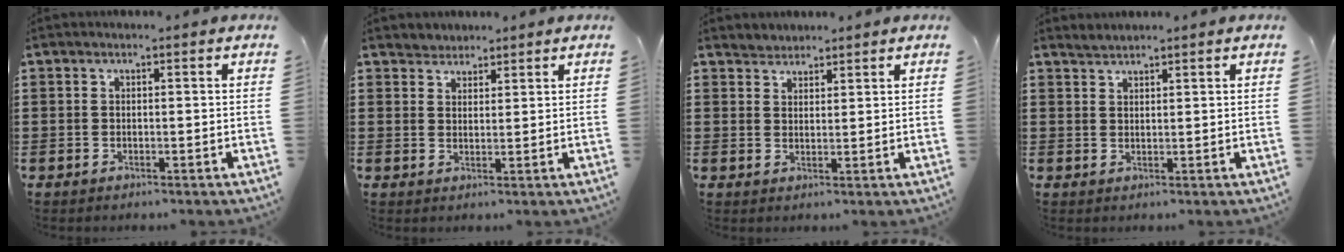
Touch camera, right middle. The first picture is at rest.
{"total": 2.2, "force": [1.9, 1.0, -0.5], "torque": [0.002, 0.008, 0.038]}
{"total": 1.9, "force": [1.7, 0.6, -0.5], "torque": [0.005, 0.006, 0.036]}
{"total": 1.4, "force": [1.4, 0.1, -0.1], "torque": [-0.001, 0.003, 0.027]}